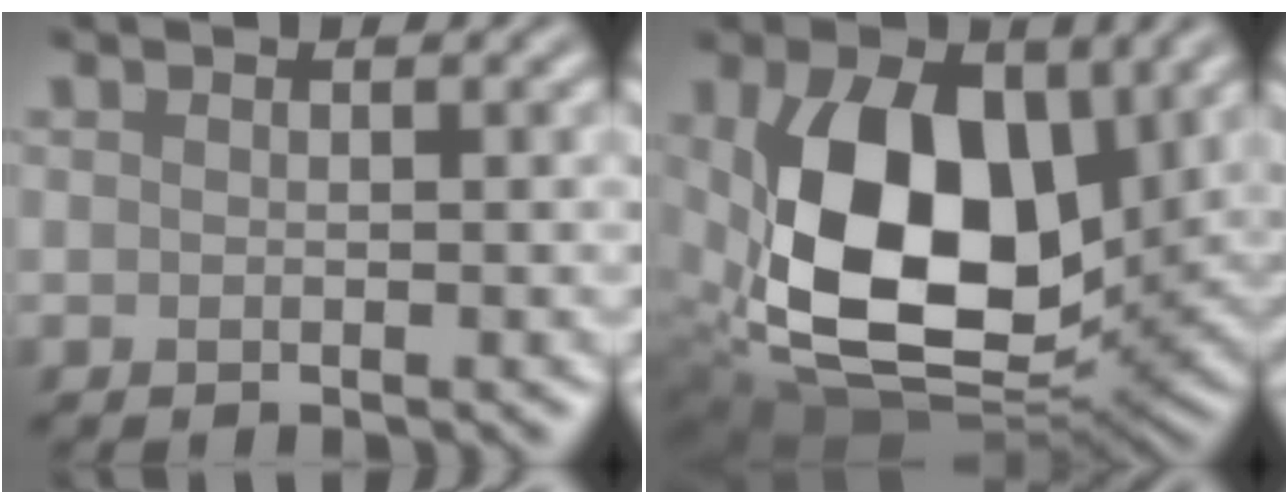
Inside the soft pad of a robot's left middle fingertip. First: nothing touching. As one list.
[{"total": 12.6, "force": [1.6, 8.0, 9.6], "torque": [-0.189, -0.025, 0.042]}]